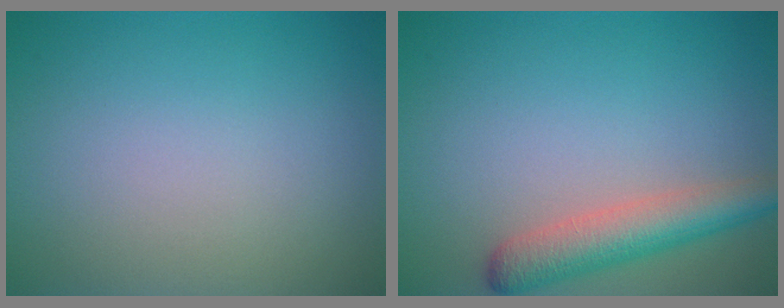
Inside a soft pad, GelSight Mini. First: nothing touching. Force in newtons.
{"total": 4.4, "press": 4.3, "slide": 0.2}